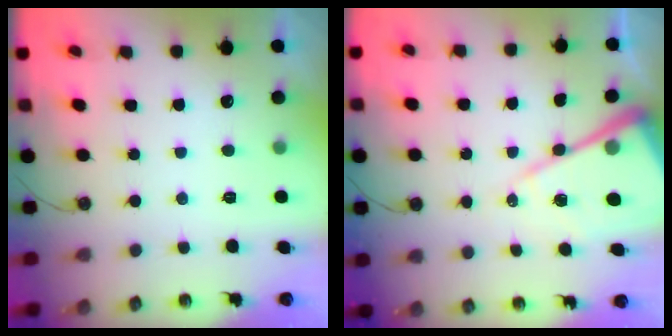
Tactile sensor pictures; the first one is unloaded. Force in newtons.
{"total": 17.2, "press": 17.1, "slide": 1.7}